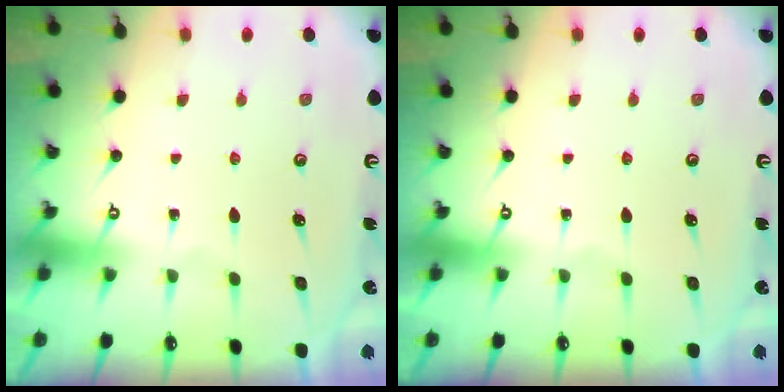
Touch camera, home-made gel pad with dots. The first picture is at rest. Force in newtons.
{"total": 0.0}